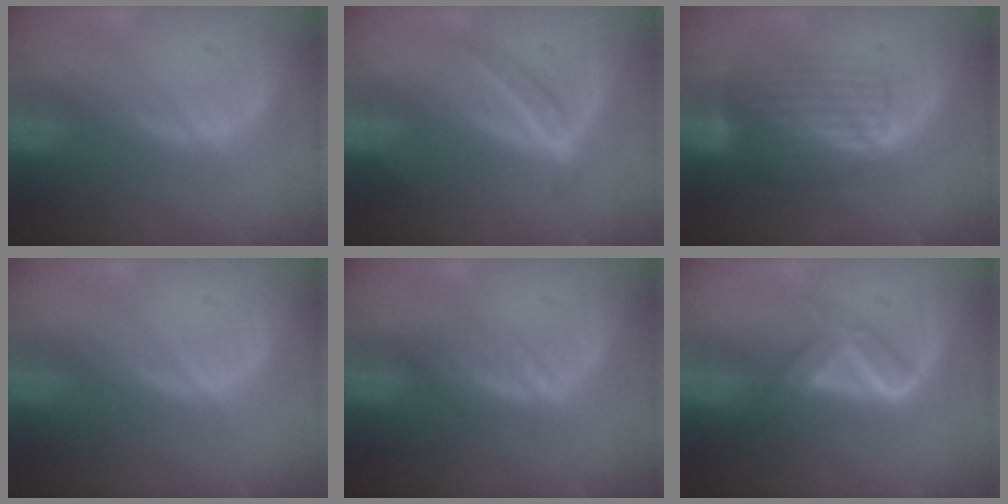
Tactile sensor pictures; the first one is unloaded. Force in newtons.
{"total": 4.2, "press": 4.2, "slide": 0.4}
{"total": 8.0, "press": 7.1, "slide": 3.7}
{"total": 0.6, "press": 0.2, "slide": 0.5}
{"total": 2.7, "press": 2.7, "slide": 0.2}
{"total": 5.1, "press": 4.9, "slide": 1.5}